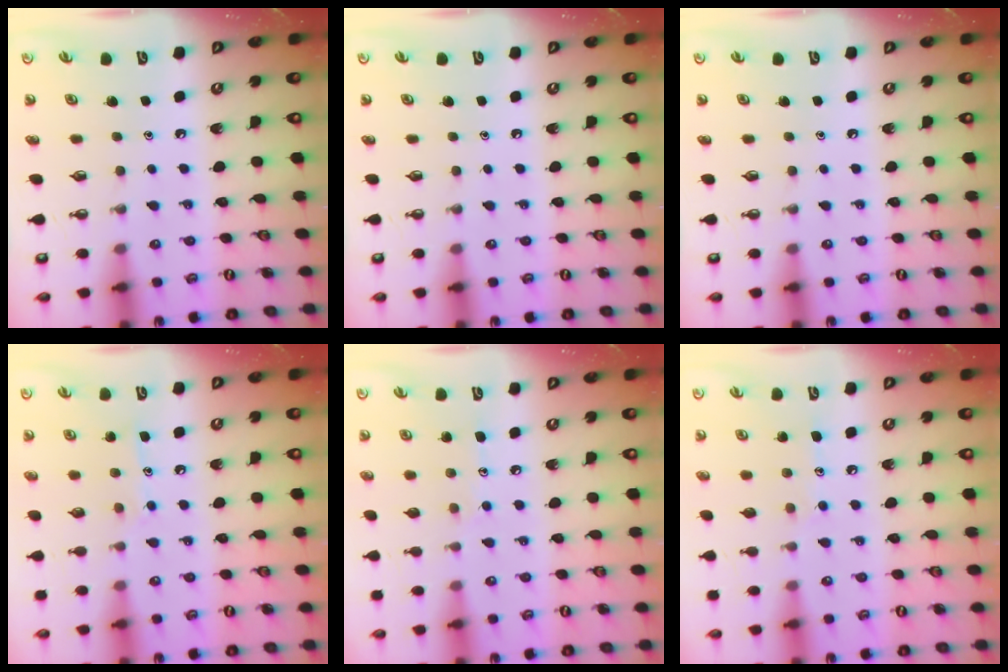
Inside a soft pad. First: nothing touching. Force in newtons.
{"total": 0.0}
{"total": 0.0}
{"total": 7.9, "press": 7.9, "slide": 0.6}
{"total": 8.9, "press": 8.9, "slide": 0.5}
{"total": 7.9, "press": 7.9, "slide": 0.4}